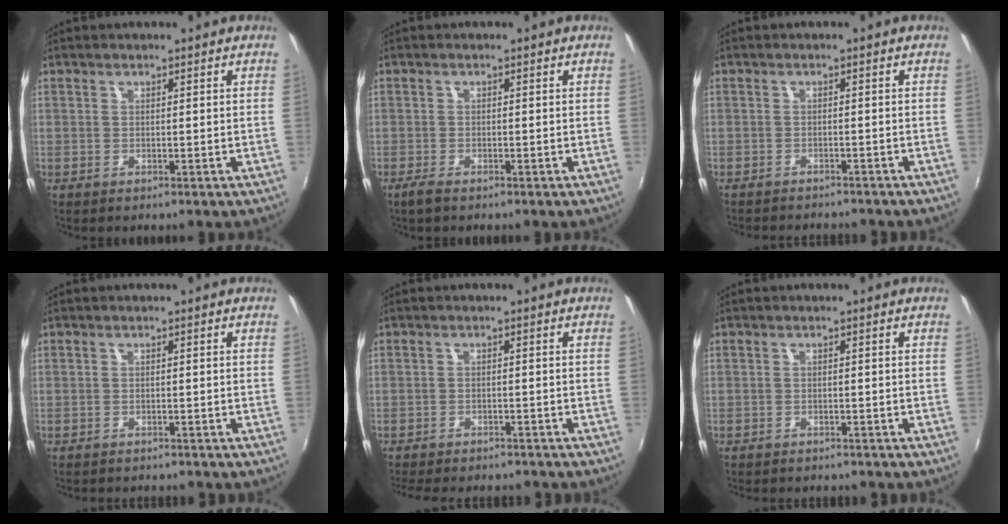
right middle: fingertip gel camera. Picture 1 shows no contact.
{"total": 2.0, "force": [-1.5, 0.4, 1.2], "torque": [-0.030, -0.005, -0.030]}
{"total": 6.4, "force": [-5.9, 1.4, 2.0], "torque": [-0.053, -0.015, -0.085]}
{"total": 5.2, "force": [-4.8, 1.0, 1.5], "torque": [-0.042, -0.015, -0.071]}
{"total": 12.0, "force": [-10.6, 3.2, 4.7], "torque": [-0.109, -0.022, -0.152]}
{"total": 6.0, "force": [-5.5, 1.4, 1.9], "torque": [-0.051, -0.015, -0.079]}